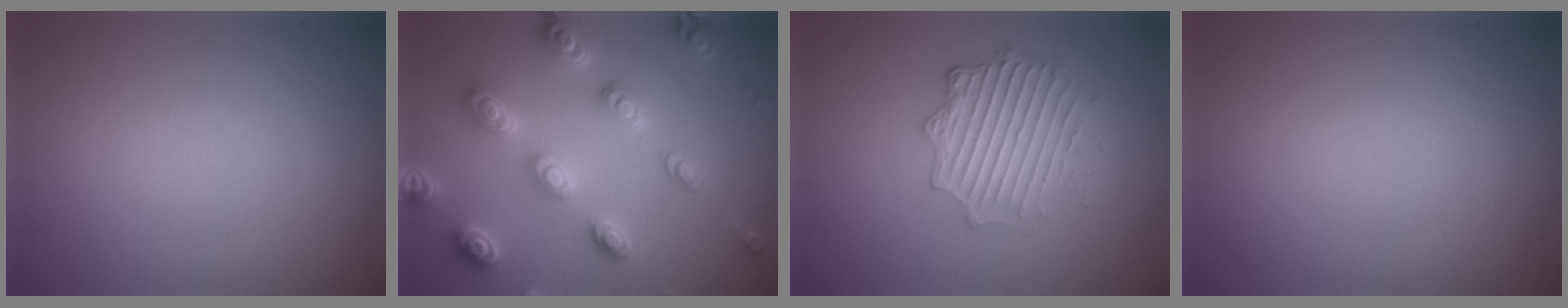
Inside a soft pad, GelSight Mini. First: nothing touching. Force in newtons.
{"total": 5.2, "press": 5.1, "slide": 1.1}
{"total": 3.9, "press": 3.3, "slide": 2.1}
{"total": 0.0}